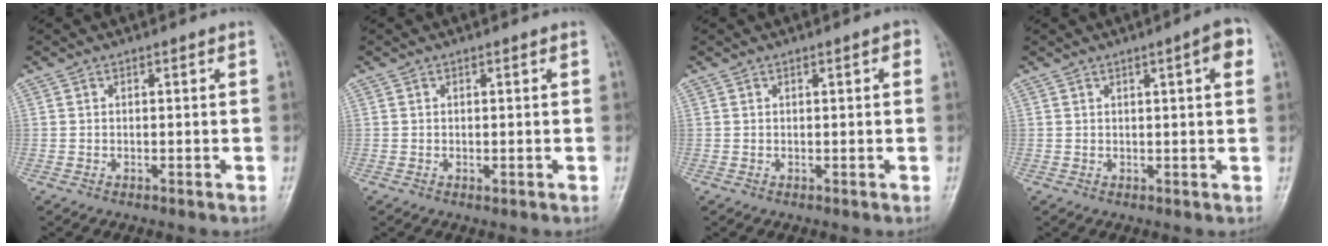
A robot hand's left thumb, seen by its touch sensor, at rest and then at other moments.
{"total": 0.7, "force": [0.2, 0.4, 0.6], "torque": [-0.008, -0.002, 0.006]}
{"total": 1.5, "force": [0.5, 0.5, 1.3], "torque": [-0.015, 0.002, 0.005]}
{"total": 4.5, "force": [1.8, 0.6, 4.1], "torque": [-0.051, 0.000, 0.022]}